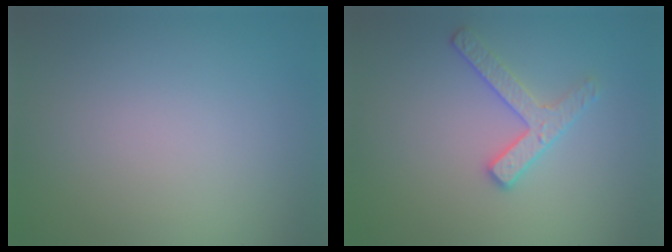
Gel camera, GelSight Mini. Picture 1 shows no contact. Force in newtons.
{"total": 2.6, "press": 2.5, "slide": 0.6}